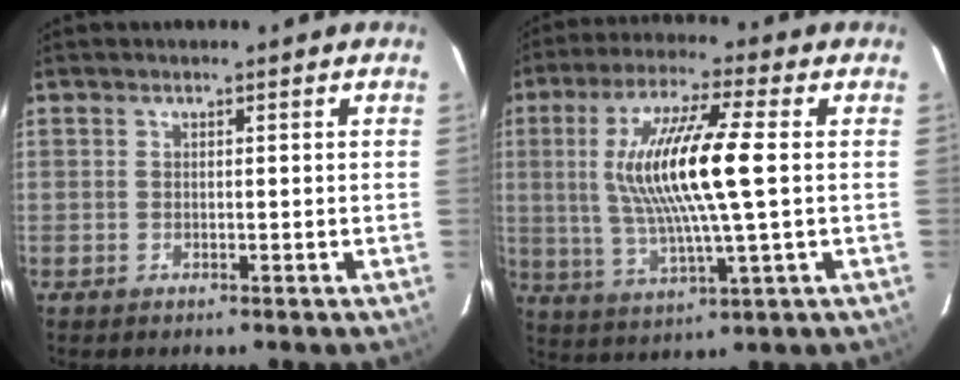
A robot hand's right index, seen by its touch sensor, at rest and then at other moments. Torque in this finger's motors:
{"motor_torque": [0.73, 0.03, 1.05, 0.21]}